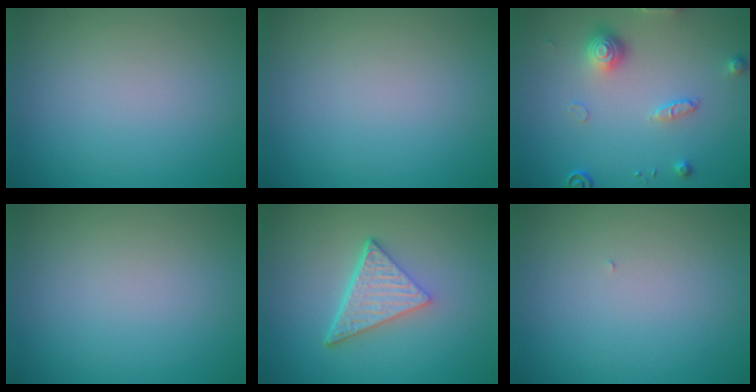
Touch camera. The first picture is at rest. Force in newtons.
{"total": 0.0}
{"total": 3.0, "press": 2.8, "slide": 1.1}
{"total": 0.0}
{"total": 4.8, "press": 3.3, "slide": 3.4}
{"total": 0.0}